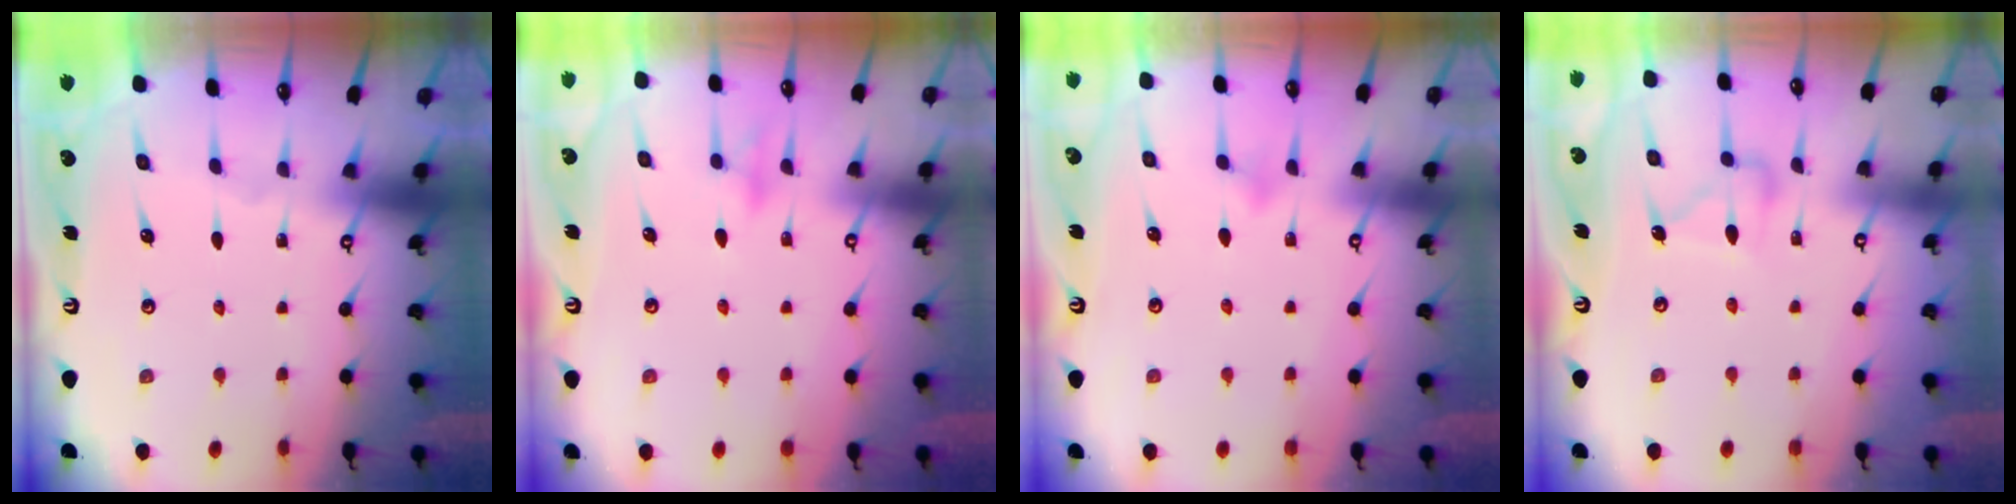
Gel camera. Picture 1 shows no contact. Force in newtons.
{"total": 9.0, "press": 9.0, "slide": 0.8}
{"total": 5.1, "press": 5.1, "slide": 0.5}
{"total": 8.8, "press": 8.8, "slide": 0.7}